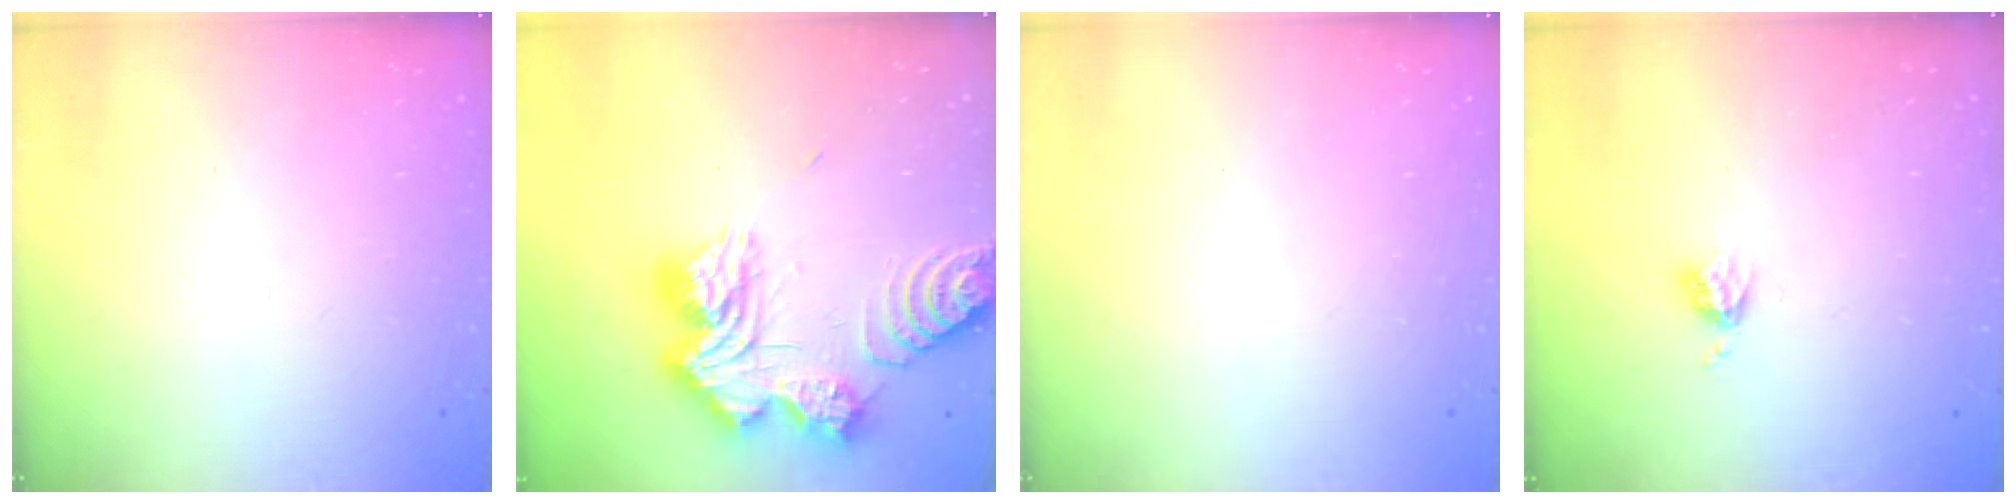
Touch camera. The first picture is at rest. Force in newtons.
{"total": 22.4, "press": 22.3, "slide": 1.9}
{"total": 0.0}
{"total": 3.3, "press": 3.3, "slide": 0.4}